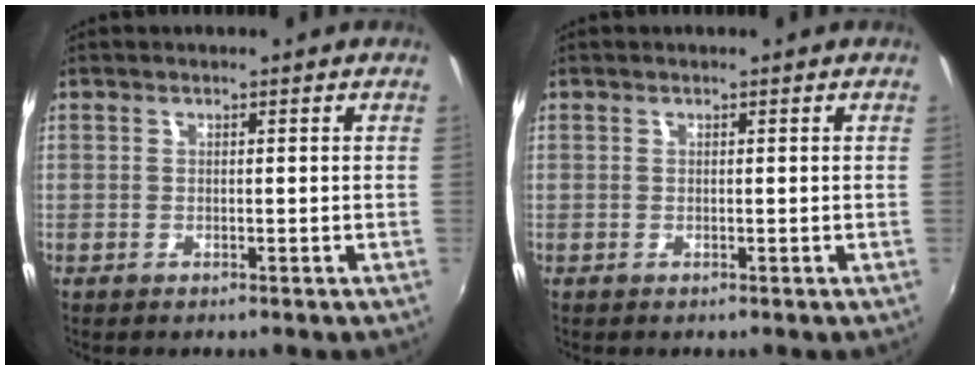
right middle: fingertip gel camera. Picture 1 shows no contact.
{"total": 0.0}